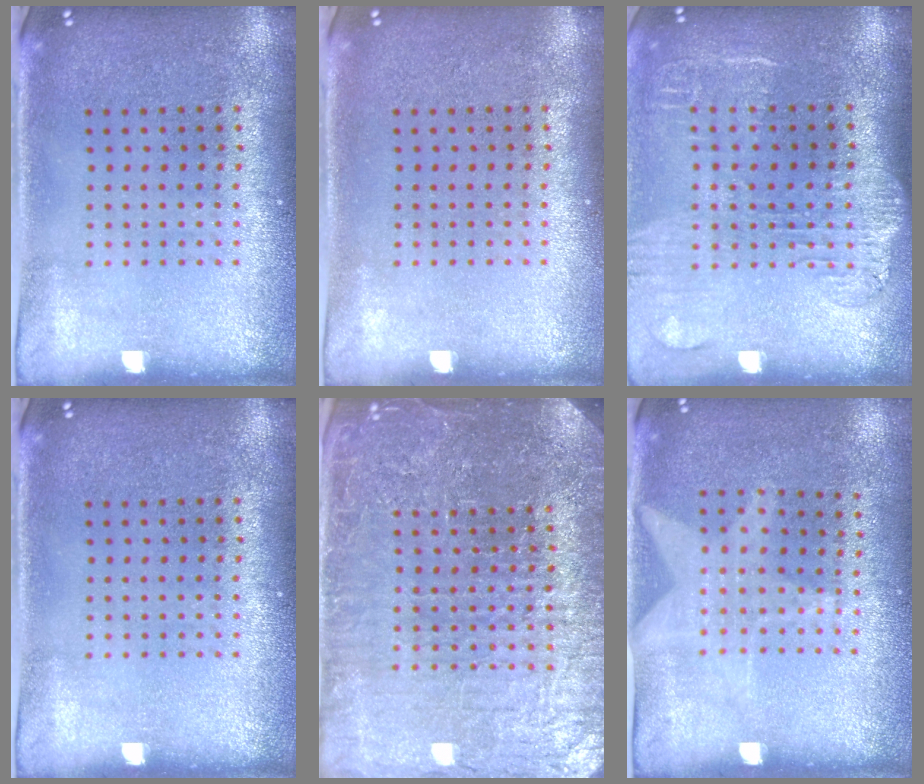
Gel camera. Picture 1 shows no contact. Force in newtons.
{"total": 0.0}
{"total": 1.9, "press": 1.6, "slide": 1.0}
{"total": 0.0}
{"total": 5.1, "press": 4.7, "slide": 2.0}
{"total": 1.3, "press": 0.9, "slide": 0.9}